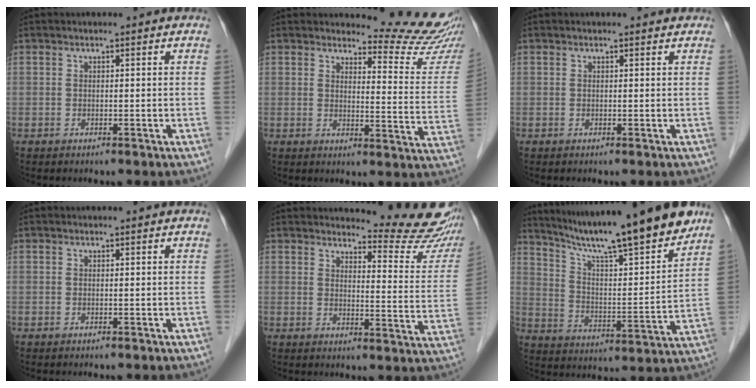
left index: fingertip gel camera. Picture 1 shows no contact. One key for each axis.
{"total": 12.0, "fx": 11.9, "fy": -0.6, "fz": 1.2, "tx": -0.009, "ty": -0.109, "tz": 0.123}
{"total": 0.8, "fx": 0.8, "fy": 0.1, "fz": 0.2, "tx": -0.014, "ty": 0.001, "tz": 0.006}
{"total": 0.0}
{"total": 14.2, "fx": 13.8, "fy": 1.0, "fz": 3.1, "tx": -0.026, "ty": -0.100, "tz": 0.141}
{"total": 20.2, "fx": 17.2, "fy": 0.2, "fz": 10.6, "tx": -0.169, "ty": -0.012, "tz": 0.268}